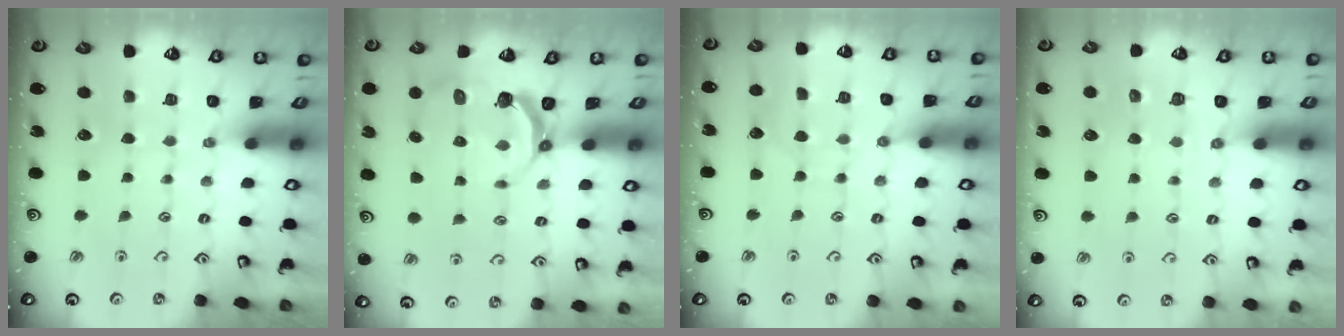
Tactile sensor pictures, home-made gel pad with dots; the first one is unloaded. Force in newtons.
{"total": 5.0, "press": 4.0, "slide": 3.0}
{"total": 5.2, "press": 5.2, "slide": 0.7}
{"total": 3.1, "press": 2.4, "slide": 2.0}